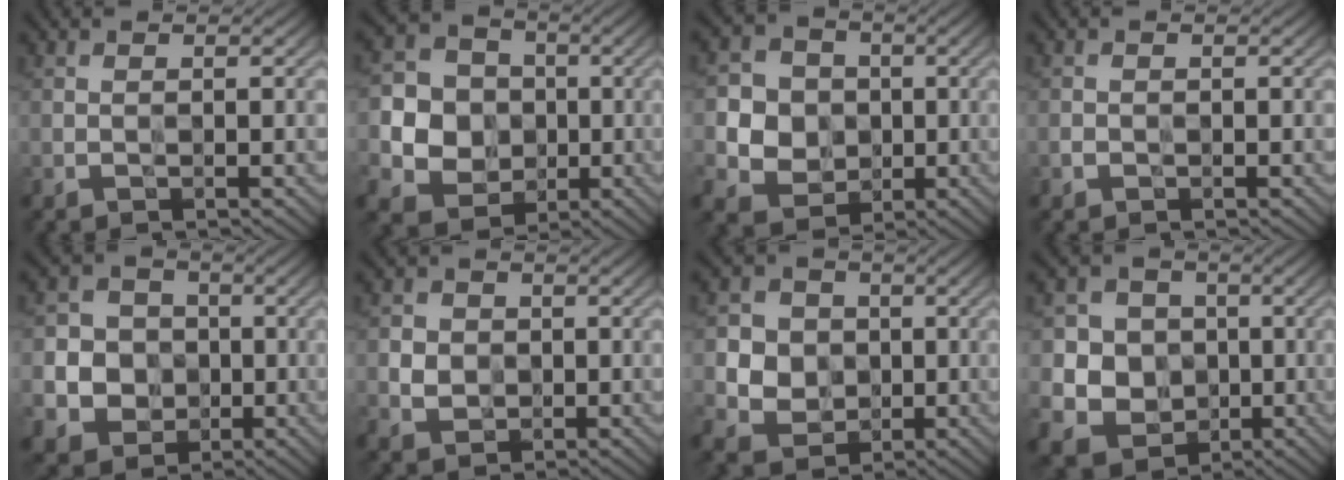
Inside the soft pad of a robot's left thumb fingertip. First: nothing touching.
{"total": 10.6, "force": [-1.2, 9.5, 4.6], "torque": [-0.122, -0.008, -0.044]}
{"total": 8.2, "force": [-0.6, 7.4, 3.3], "torque": [-0.094, 0.001, -0.029]}
{"total": 0.6, "force": [-0.4, 0.4, 0.1], "torque": [-0.003, -0.003, -0.008]}
{"total": 8.6, "force": [-1.4, 8.0, 2.9], "torque": [-0.087, -0.006, -0.052]}
{"total": 3.7, "force": [-0.2, 3.4, 1.4], "torque": [-0.043, 0.002, -0.013]}
{"total": 7.3, "force": [-0.3, 6.7, 2.8], "torque": [-0.085, 0.005, -0.022]}
{"total": 9.2, "force": [-0.9, 8.5, 3.5], "torque": [-0.100, -0.008, -0.039]}